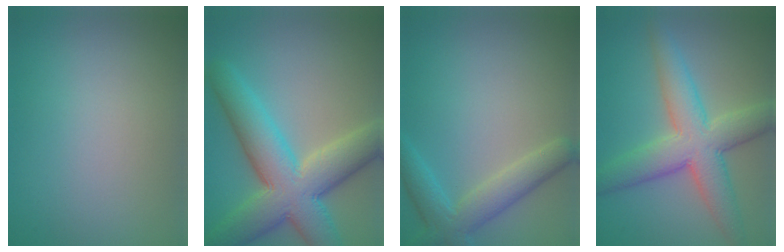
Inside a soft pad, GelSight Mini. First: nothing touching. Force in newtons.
{"total": 10.1, "press": 10.1, "slide": 0.5}
{"total": 4.1, "press": 4.1, "slide": 0.3}
{"total": 7.4, "press": 7.3, "slide": 0.3}